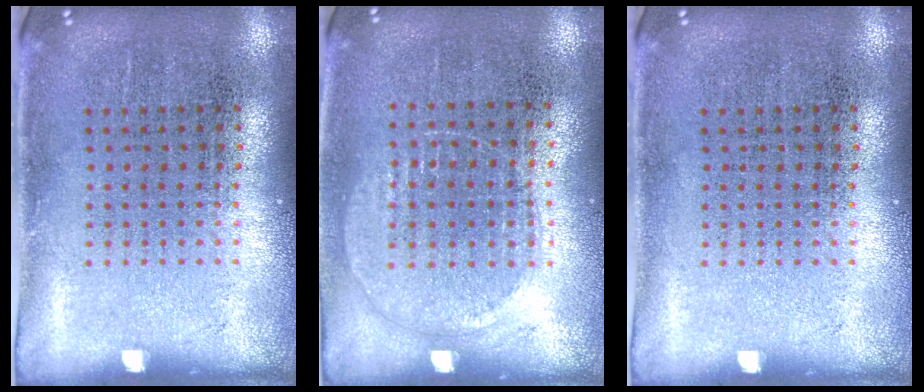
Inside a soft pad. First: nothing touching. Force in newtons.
{"total": 1.0, "press": 0.9, "slide": 0.4}
{"total": 0.0}